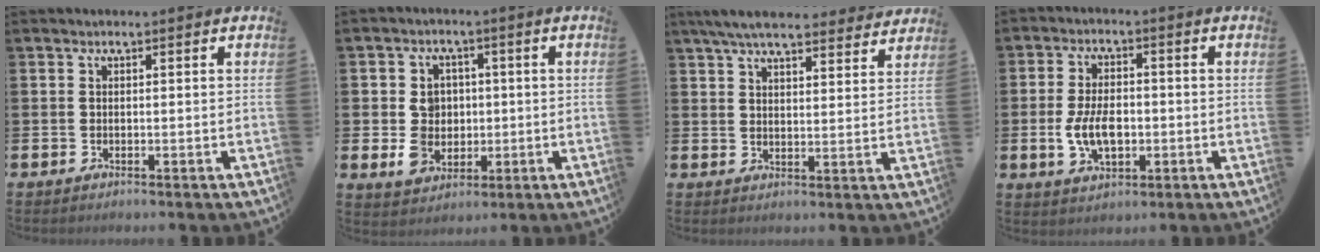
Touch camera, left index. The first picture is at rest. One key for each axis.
{"total": 5.3, "fx": -0.1, "fy": 4.9, "fz": 2.1, "tx": -0.049, "ty": 0.014, "tz": -0.002}
{"total": 6.8, "fx": 6.4, "fy": 1.2, "fz": 2.1, "tx": -0.050, "ty": -0.028, "tz": 0.114}
{"total": 6.0, "fx": -0.8, "fy": 3.5, "fz": 4.8, "tx": -0.093, "ty": -0.001, "tz": -0.019}